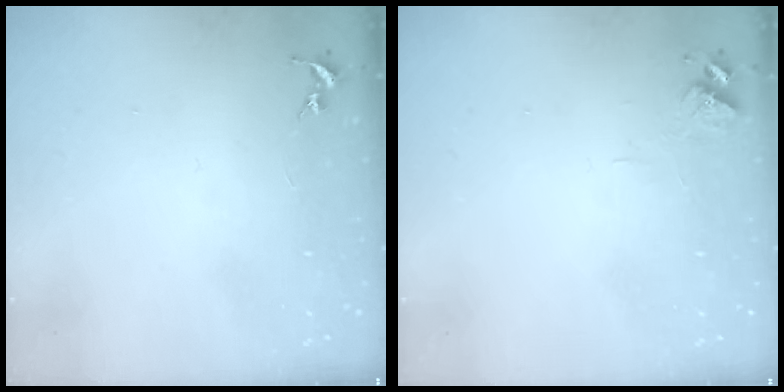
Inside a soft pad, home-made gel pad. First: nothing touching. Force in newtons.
{"total": 6.4, "press": 6.4, "slide": 0.8}